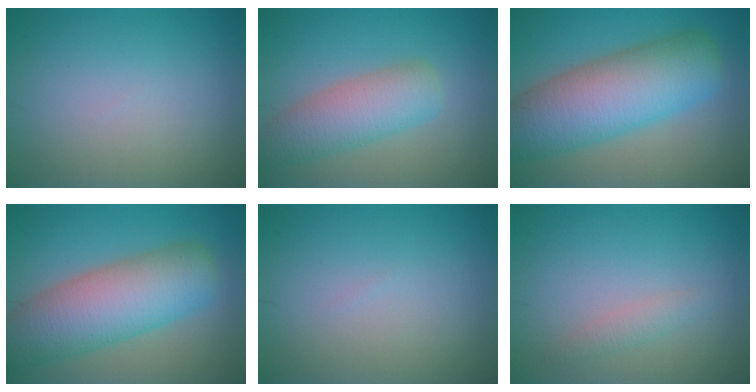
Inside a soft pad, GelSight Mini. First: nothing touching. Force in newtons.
{"total": 5.3, "press": 5.3, "slide": 0.4}
{"total": 10.4, "press": 10.3, "slide": 0.7}
{"total": 9.3, "press": 9.3, "slide": 0.5}
{"total": 0.0}
{"total": 1.2, "press": 1.2, "slide": 0.0}